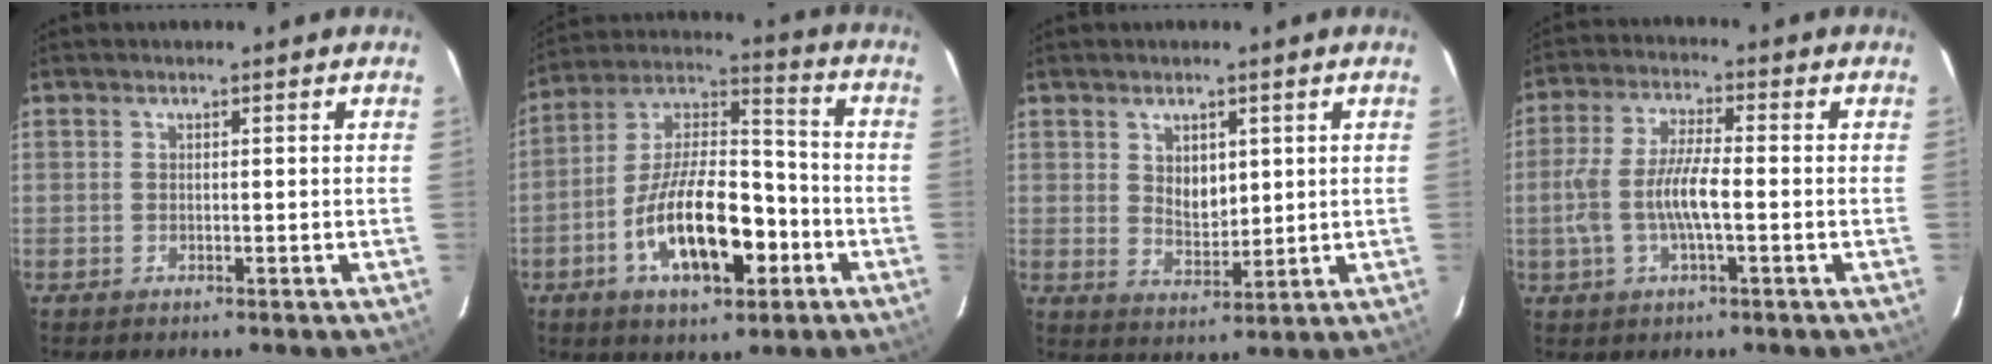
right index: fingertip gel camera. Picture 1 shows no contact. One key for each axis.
{"total": 18.3, "fx": -6.9, "fy": 8.0, "fz": 14.9, "tx": -0.279, "ty": 0.011, "tz": -0.114}
{"total": 5.2, "fx": 1.8, "fy": 3.5, "fz": 3.4, "tx": -0.052, "ty": -0.001, "tz": 0.036}
{"total": 8.9, "fx": -1.7, "fy": 2.3, "fz": 8.5, "tx": -0.175, "ty": 0.002, "tz": -0.032}